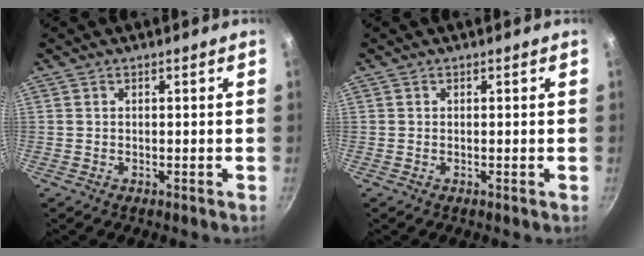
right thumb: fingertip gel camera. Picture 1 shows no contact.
{"total": 0.0}